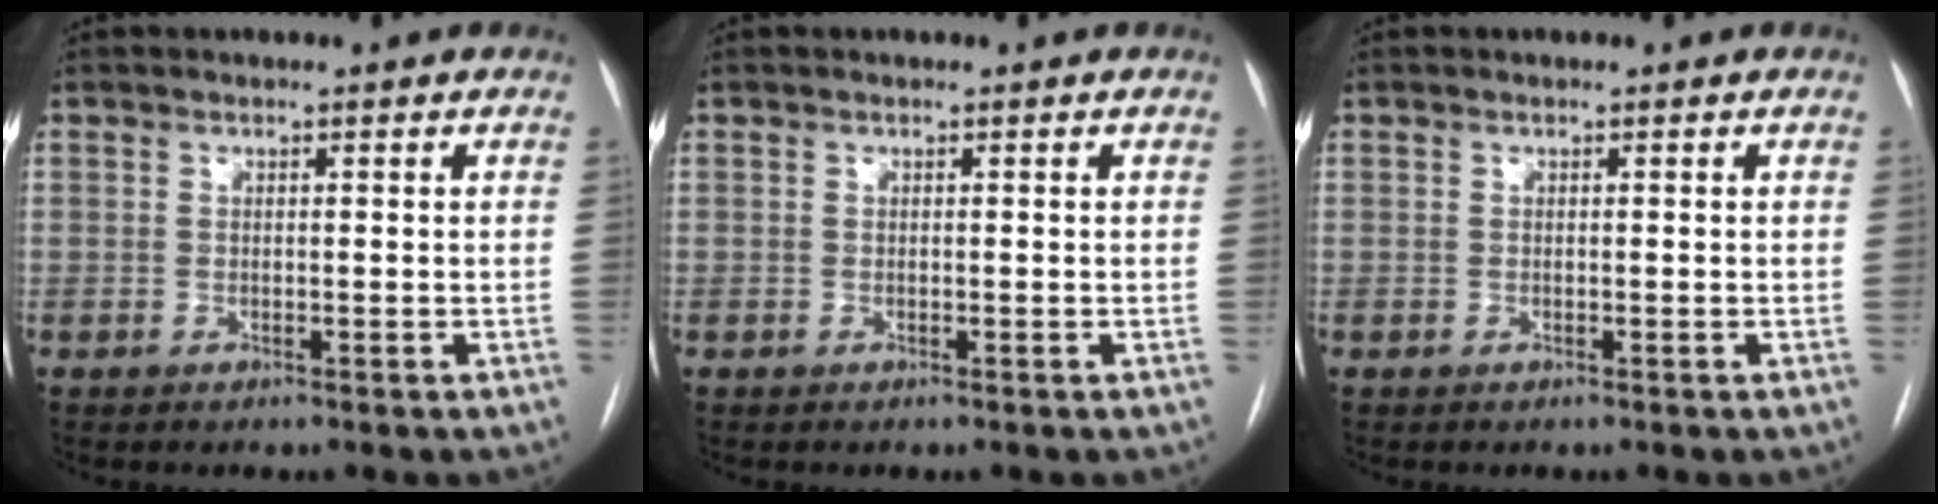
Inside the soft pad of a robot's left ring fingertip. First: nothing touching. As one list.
[{"total": 0.0}, {"total": 0.0}]